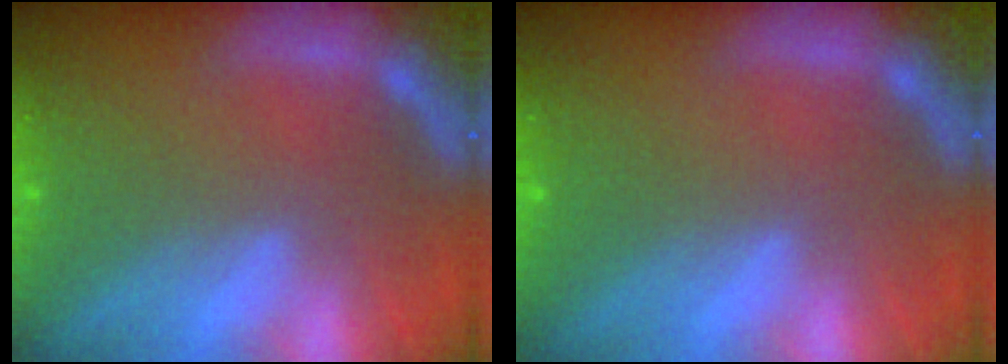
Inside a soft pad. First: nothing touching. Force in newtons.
{"total": 0.0}